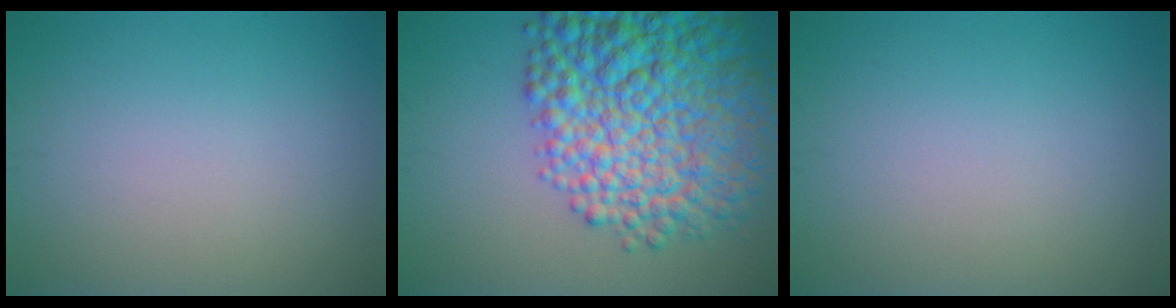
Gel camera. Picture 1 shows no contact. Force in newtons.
{"total": 12.8, "press": 12.8, "slide": 0.4}
{"total": 0.0}